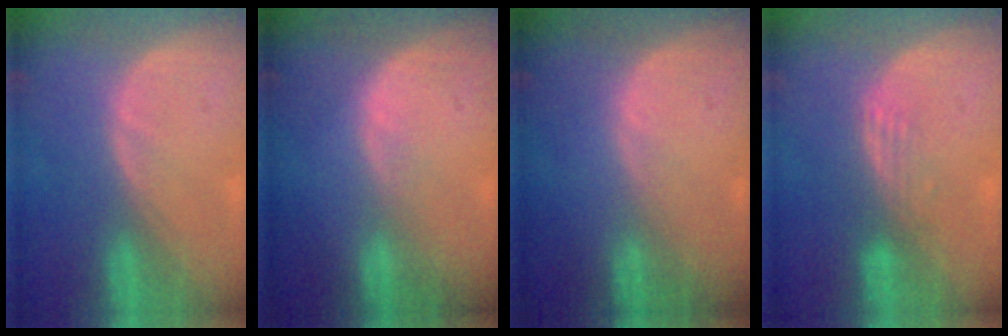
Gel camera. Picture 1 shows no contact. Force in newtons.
{"total": 0.9, "press": 0.9, "slide": 0.1}
{"total": 0.0}
{"total": 3.0, "press": 2.5, "slide": 1.7}